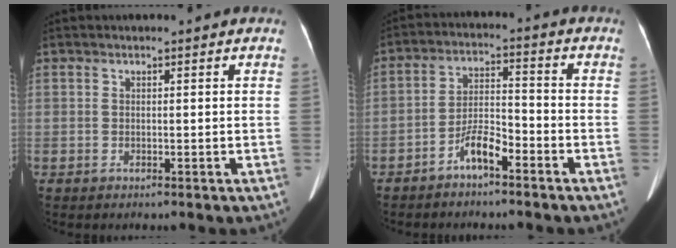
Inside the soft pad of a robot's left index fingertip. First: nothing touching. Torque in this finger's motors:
{"motor_torque": [0.30, 0.21, 0.07, 0.01]}